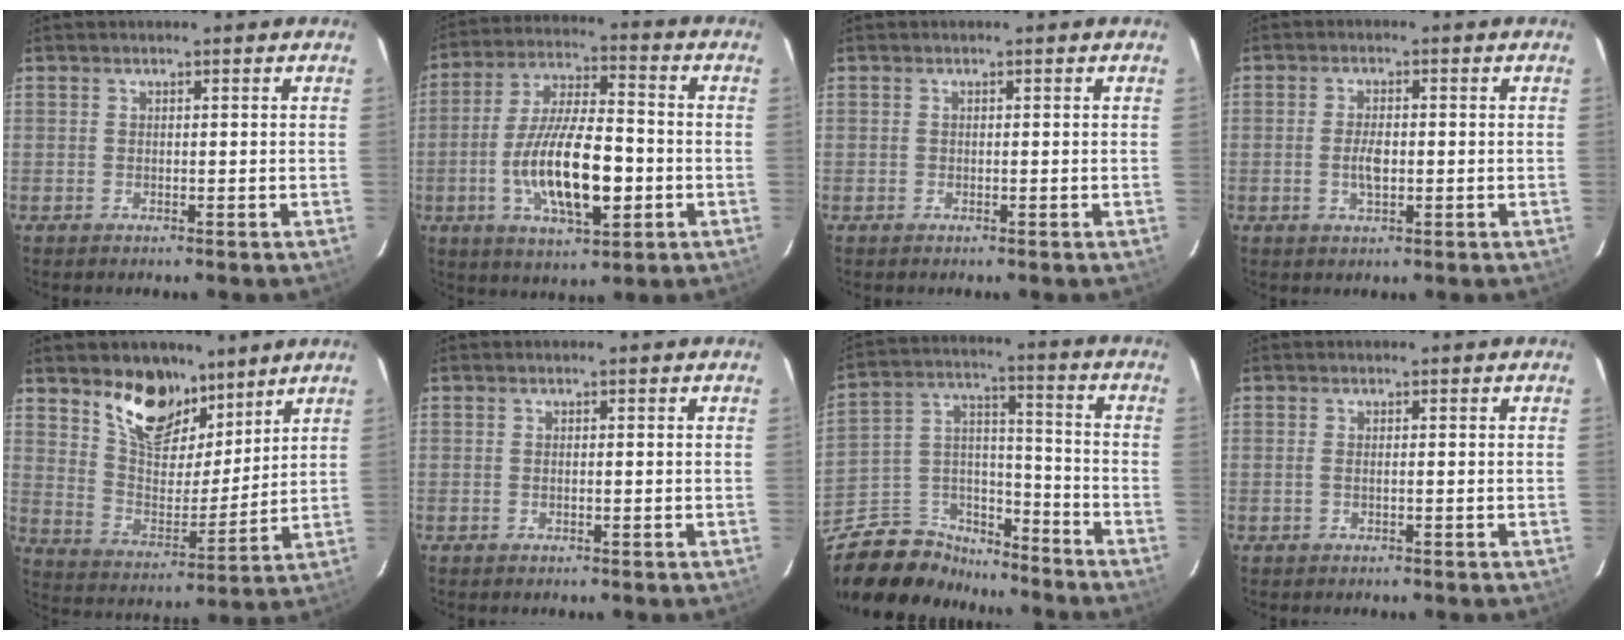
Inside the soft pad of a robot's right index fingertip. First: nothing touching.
{"total": 16.4, "force": [-4.0, 5.4, 14.9], "torque": [-0.286, -0.006, -0.067]}
{"total": 0.0}
{"total": 3.9, "force": [-0.6, 1.8, 3.4], "torque": [-0.065, -0.001, -0.008]}
{"total": 13.8, "force": [9.7, 7.2, 6.7], "torque": [-0.125, -0.002, 0.176]}
{"total": 0.6, "force": [-0.1, 0.1, 0.6], "torque": [-0.012, 0.002, -0.002]}
{"total": 18.2, "force": [-14.4, 9.1, 6.4], "torque": [-0.150, 0.052, -0.235]}
{"total": 1.1, "force": [-0.3, 0.2, 1.0], "torque": [-0.021, 0.001, -0.005]}